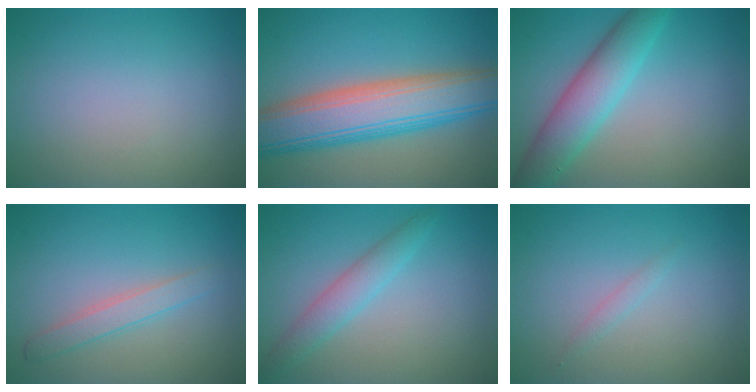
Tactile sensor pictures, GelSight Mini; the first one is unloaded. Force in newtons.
{"total": 9.7, "press": 9.7, "slide": 0.7}
{"total": 5.4, "press": 5.3, "slide": 0.1}
{"total": 2.1, "press": 2.1, "slide": 0.0}
{"total": 2.6, "press": 2.6, "slide": 0.0}
{"total": 0.7, "press": 0.7, "slide": 0.0}